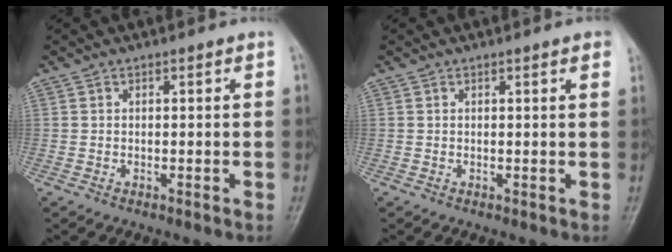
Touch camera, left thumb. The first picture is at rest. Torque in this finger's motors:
{"motor_torque": [0.91, 0.69, 0.13, -0.35, 0.00]}